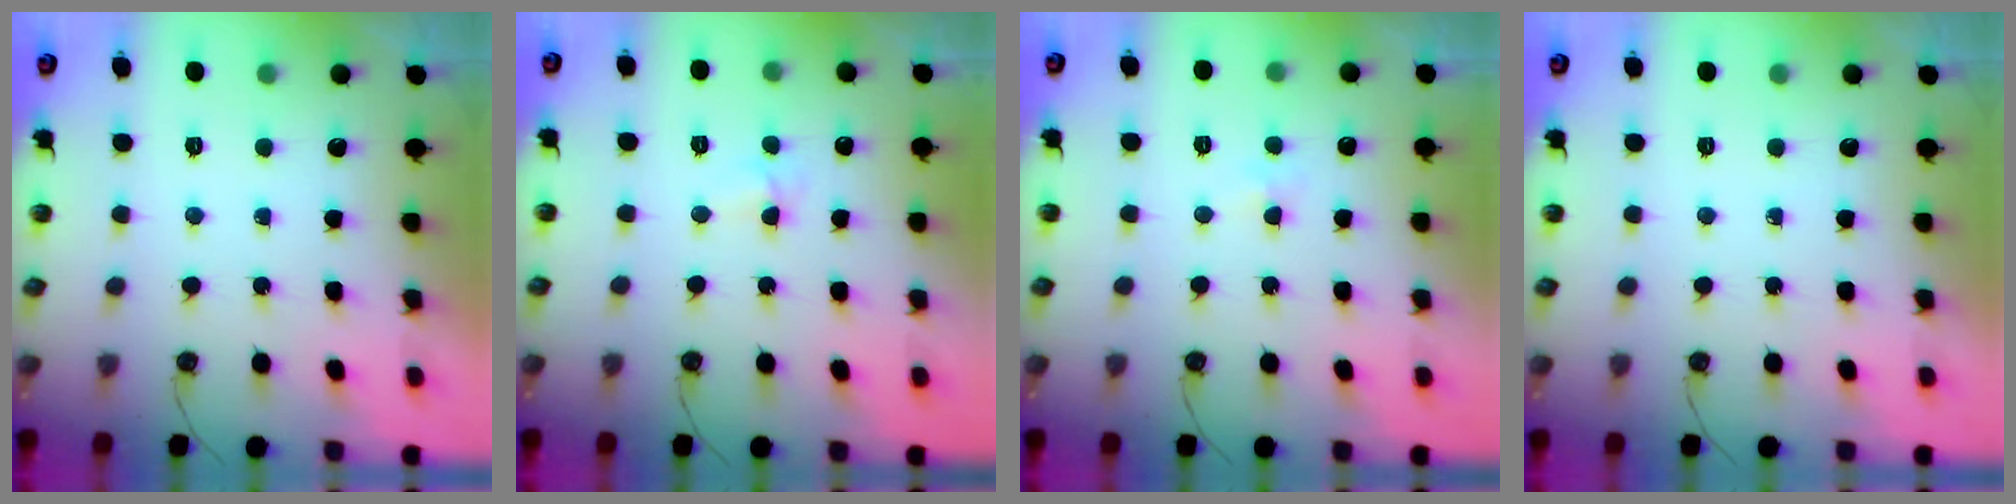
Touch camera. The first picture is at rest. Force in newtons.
{"total": 4.9, "press": 3.4, "slide": 3.5}
{"total": 2.9, "press": 2.8, "slide": 0.6}
{"total": 0.0}